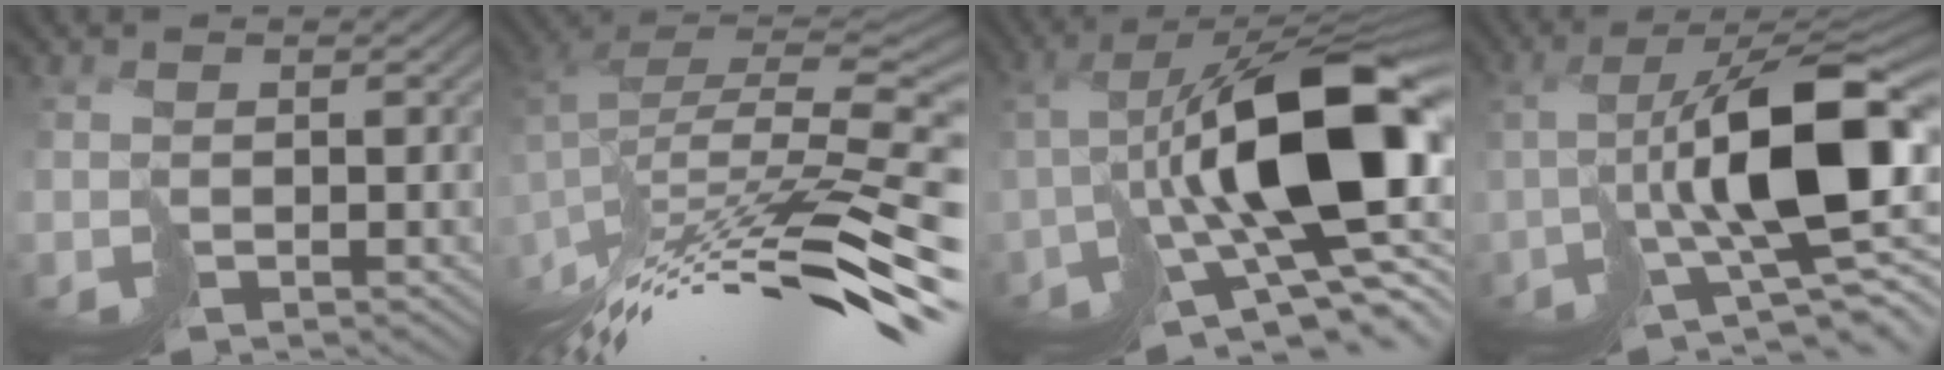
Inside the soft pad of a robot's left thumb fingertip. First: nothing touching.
{"total": 14.0, "force": [-7.3, 3.5, 11.4], "torque": [-0.236, 0.019, -0.126]}
{"total": 17.2, "force": [-1.4, 6.9, 15.7], "torque": [-0.265, -0.003, -0.014]}
{"total": 13.7, "force": [0.0, 4.6, 12.9], "torque": [-0.209, 0.006, 0.003]}